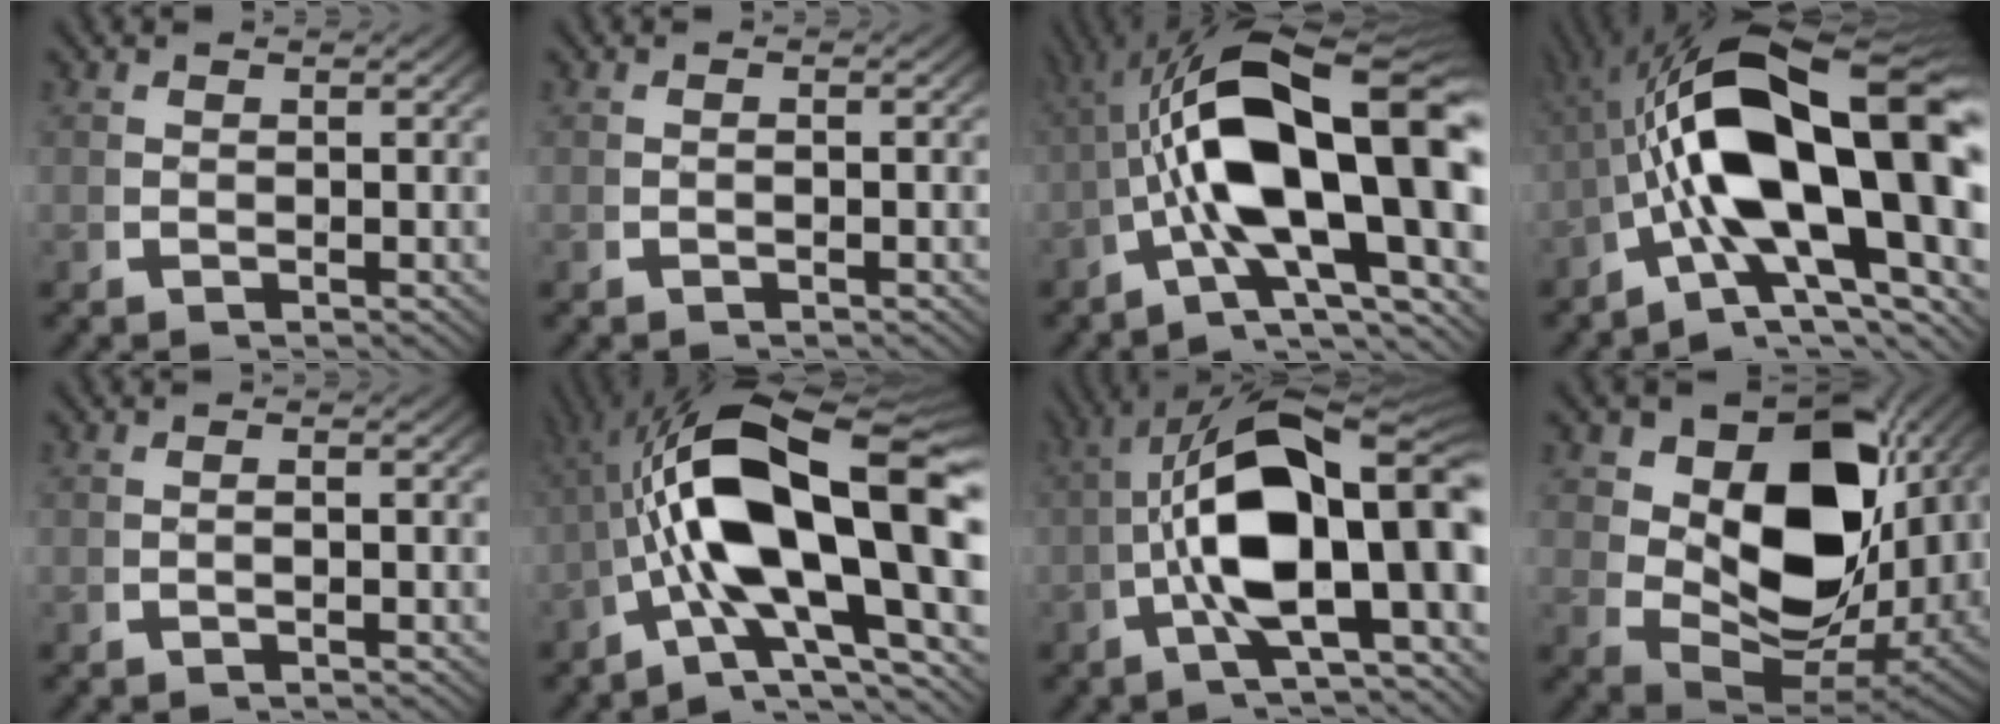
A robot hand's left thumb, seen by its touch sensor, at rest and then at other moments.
{"total": 0.6, "force": [-0.3, 0.1, 0.5], "torque": [-0.011, 0.004, -0.007]}
{"total": 17.8, "force": [-0.4, 9.2, 15.2], "torque": [-0.267, -0.032, 0.005]}
{"total": 21.9, "force": [-0.5, 12.0, 18.4], "torque": [-0.319, -0.043, 0.009]}
{"total": 0.9, "force": [-0.4, 0.1, 0.8], "torque": [-0.017, 0.004, -0.008]}
{"total": 18.3, "force": [-0.3, 9.5, 15.7], "torque": [-0.283, -0.025, 0.005]}
{"total": 16.1, "force": [-0.6, 8.1, 13.9], "torque": [-0.237, -0.027, 0.001]}
{"total": 17.5, "force": [1.9, 11.0, 13.5], "torque": [-0.240, -0.067, 0.059]}